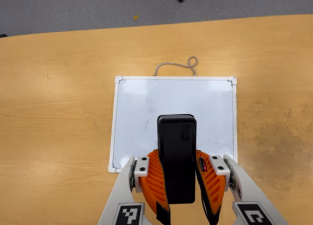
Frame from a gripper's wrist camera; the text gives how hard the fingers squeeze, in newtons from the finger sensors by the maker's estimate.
{"total": 9.5, "left": 7.8, "right": 11.2}